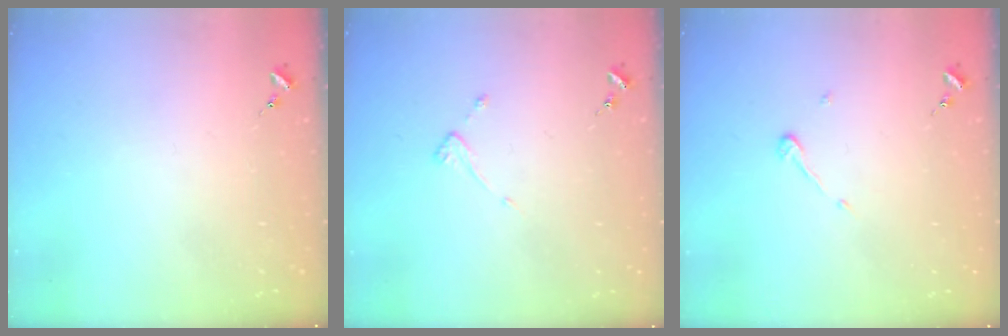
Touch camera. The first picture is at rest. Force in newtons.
{"total": 3.5, "press": 3.5, "slide": 0.3}
{"total": 3.8, "press": 3.8, "slide": 0.3}